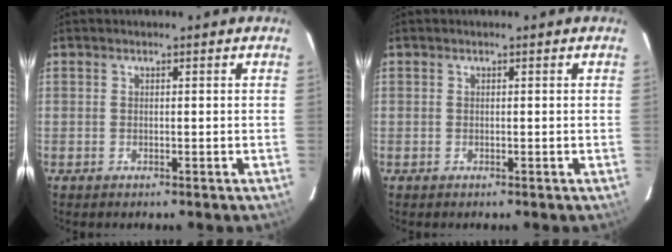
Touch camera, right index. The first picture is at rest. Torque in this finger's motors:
{"motor_torque": [0.01, 0.00, 0.01, 0.00]}